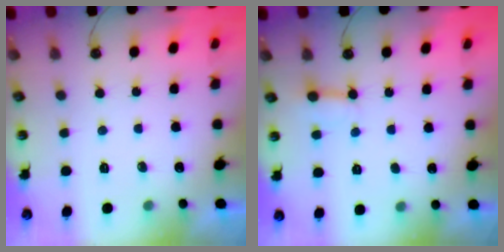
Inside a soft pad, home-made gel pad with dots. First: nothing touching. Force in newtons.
{"total": 2.8, "press": 2.7, "slide": 0.5}